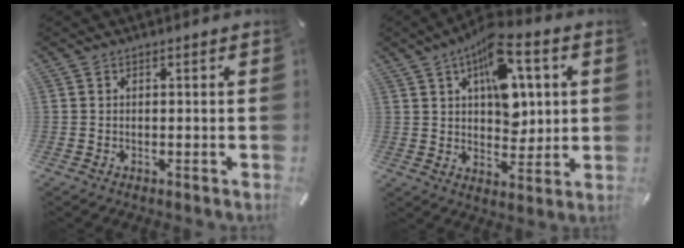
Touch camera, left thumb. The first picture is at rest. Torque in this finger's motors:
{"motor_torque": [2.47, 2.53, 1.89, -0.89, 0.22]}